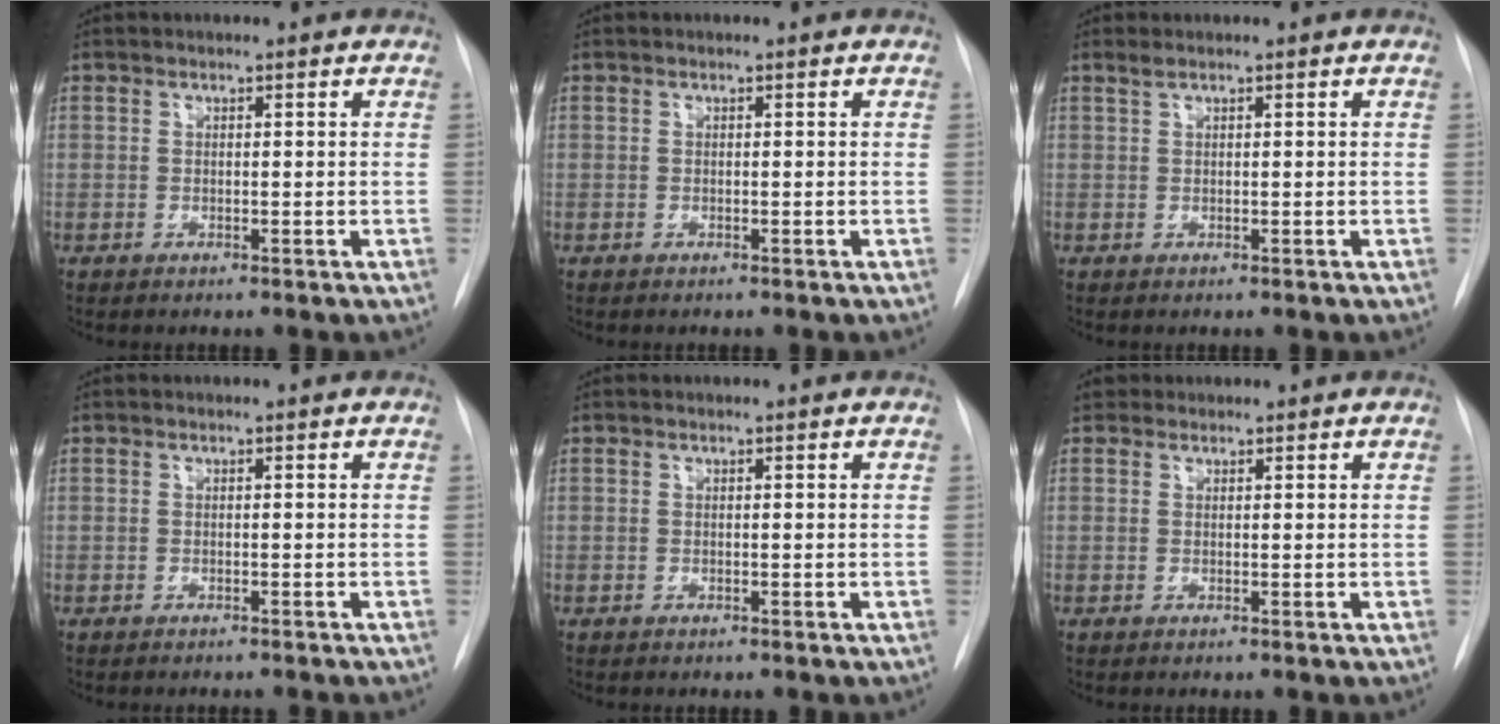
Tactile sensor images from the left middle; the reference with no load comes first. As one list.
[{"total": 0.0}, {"total": 0.8, "force": [0.6, 0.0, 0.5], "torque": [-0.016, 0.011, 0.015]}, {"total": 1.8, "force": [-1.7, 0.1, 0.7], "torque": [-0.010, 0.000, -0.020]}, {"total": 0.0}, {"total": 1.4, "force": [1.0, 1.1, 0.0], "torque": [0.005, 0.013, 0.012]}]